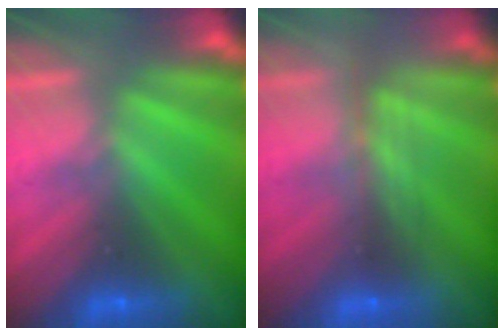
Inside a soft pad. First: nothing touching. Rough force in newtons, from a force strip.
{"total": 2.4}